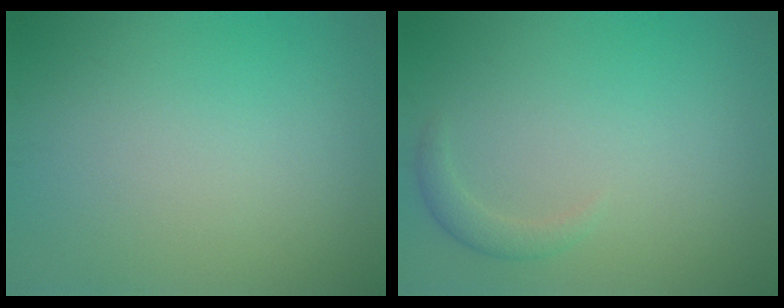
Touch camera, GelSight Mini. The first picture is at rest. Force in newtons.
{"total": 1.5, "press": 1.5, "slide": 0.1}